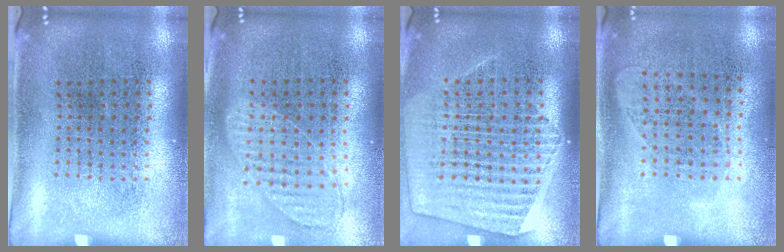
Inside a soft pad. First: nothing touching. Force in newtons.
{"total": 0.9, "press": 0.9, "slide": 0.1}
{"total": 1.6, "press": 1.4, "slide": 0.6}
{"total": 1.0, "press": 0.9, "slide": 0.4}